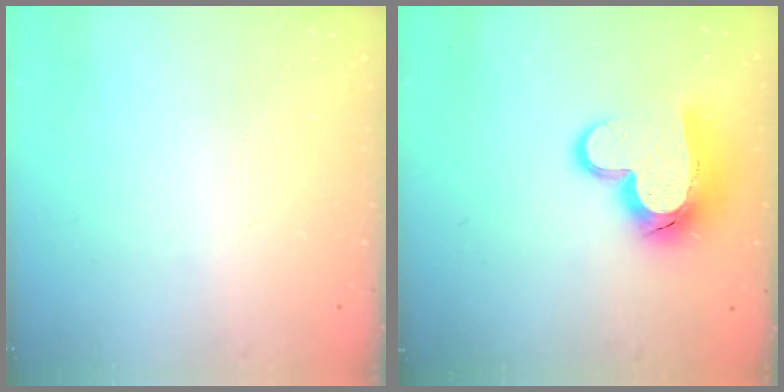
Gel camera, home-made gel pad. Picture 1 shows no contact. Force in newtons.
{"total": 14.9, "press": 14.9, "slide": 0.9}